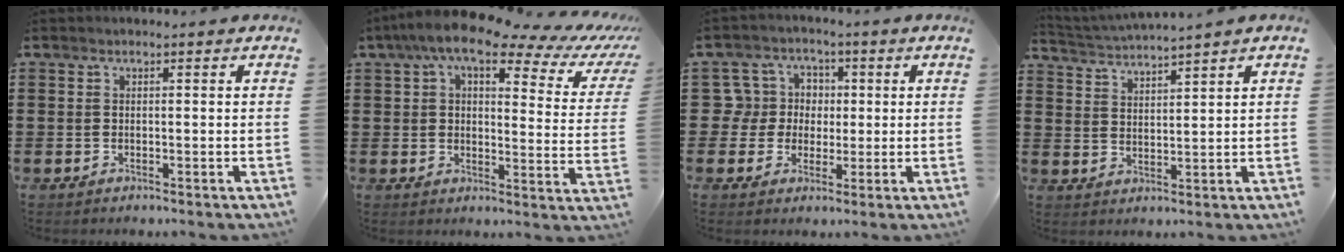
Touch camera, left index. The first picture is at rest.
{"total": 10.6, "force": [7.5, 2.6, 7.0], "torque": [-0.137, -0.031, 0.124]}
{"total": 6.6, "force": [0.7, 6.4, 1.0], "torque": [-0.051, 0.009, 0.011]}
{"total": 2.8, "force": [2.7, -0.8, 0.1], "torque": [-0.014, -0.017, 0.047]}